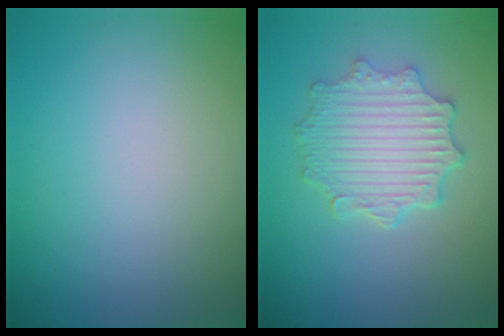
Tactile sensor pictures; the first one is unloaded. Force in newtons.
{"total": 4.9, "press": 3.8, "slide": 3.0}